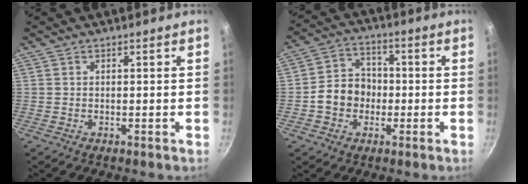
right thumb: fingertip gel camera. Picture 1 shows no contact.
{"total": 9.0, "force": [-1.6, 7.6, 4.5], "torque": [-0.044, 0.026, -0.039]}